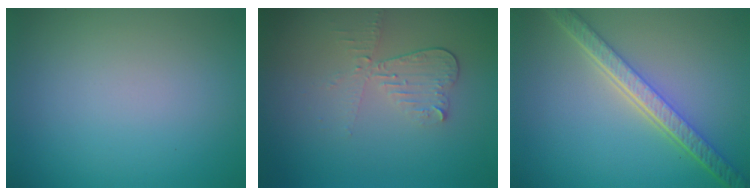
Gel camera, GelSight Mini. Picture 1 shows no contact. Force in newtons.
{"total": 3.0, "press": 2.6, "slide": 1.4}
{"total": 5.6, "press": 4.2, "slide": 3.7}